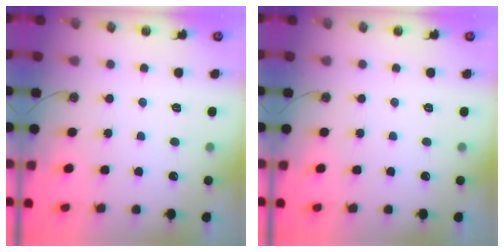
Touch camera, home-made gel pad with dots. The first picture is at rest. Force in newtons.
{"total": 0.0}